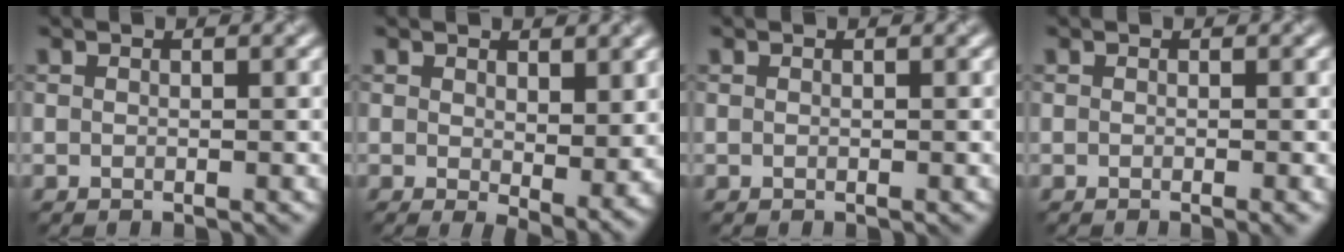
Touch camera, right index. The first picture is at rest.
{"total": 4.1, "force": [0.4, 1.8, 3.7], "torque": [-0.069, -0.018, 0.017]}
{"total": 0.0}
{"total": 1.5, "force": [-0.6, 0.4, 1.2], "torque": [-0.013, 0.000, -0.006]}